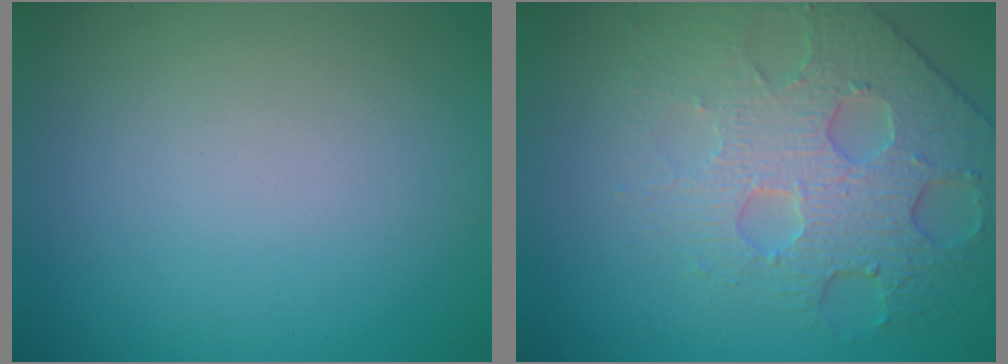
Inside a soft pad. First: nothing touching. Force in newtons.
{"total": 5.2, "press": 4.6, "slide": 2.3}